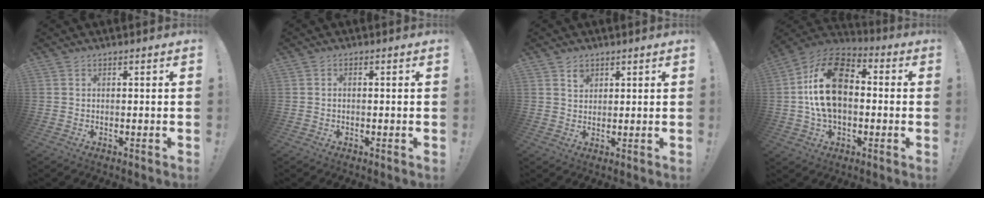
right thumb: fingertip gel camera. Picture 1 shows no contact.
{"total": 0.8, "force": [-0.5, 0.4, 0.6], "torque": [-0.018, 0.005, -0.007]}
{"total": 3.5, "force": [2.4, 2.4, 0.7], "torque": [0.002, -0.017, 0.041]}
{"total": 20.3, "force": [1.6, 13.2, 15.3], "torque": [-0.274, 0.021, 0.028]}